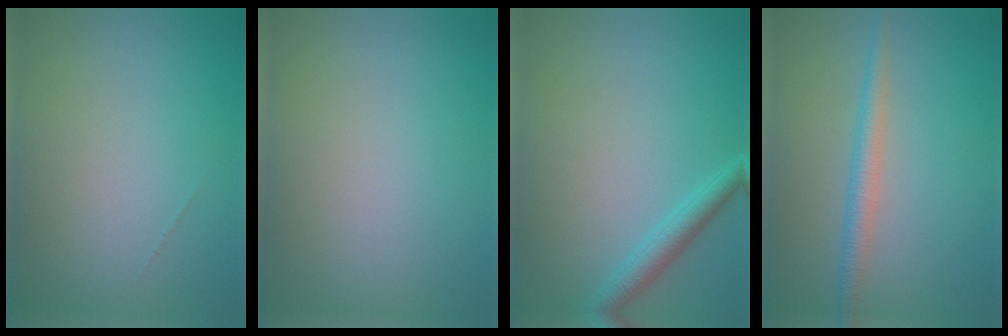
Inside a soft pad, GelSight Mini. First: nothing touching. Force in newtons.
{"total": 0.0}
{"total": 2.4, "press": 2.4, "slide": 0.1}
{"total": 2.3, "press": 2.3, "slide": 0.1}